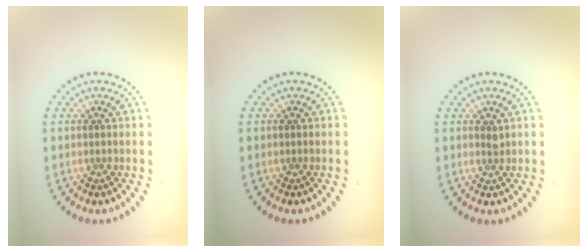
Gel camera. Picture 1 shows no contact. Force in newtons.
{"total": 0.0}
{"total": 0.5, "press": 0.5, "slide": 0.3}